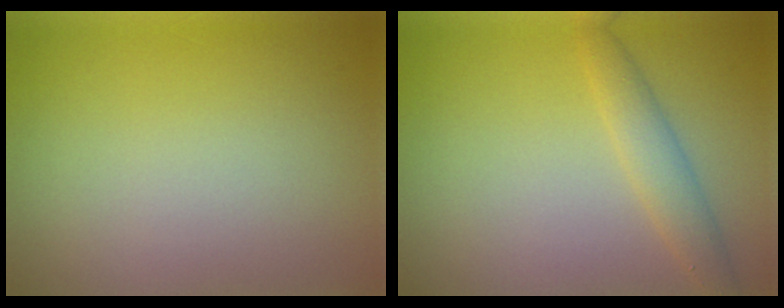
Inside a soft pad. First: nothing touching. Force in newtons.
{"total": 2.3, "press": 2.3, "slide": 0.0}